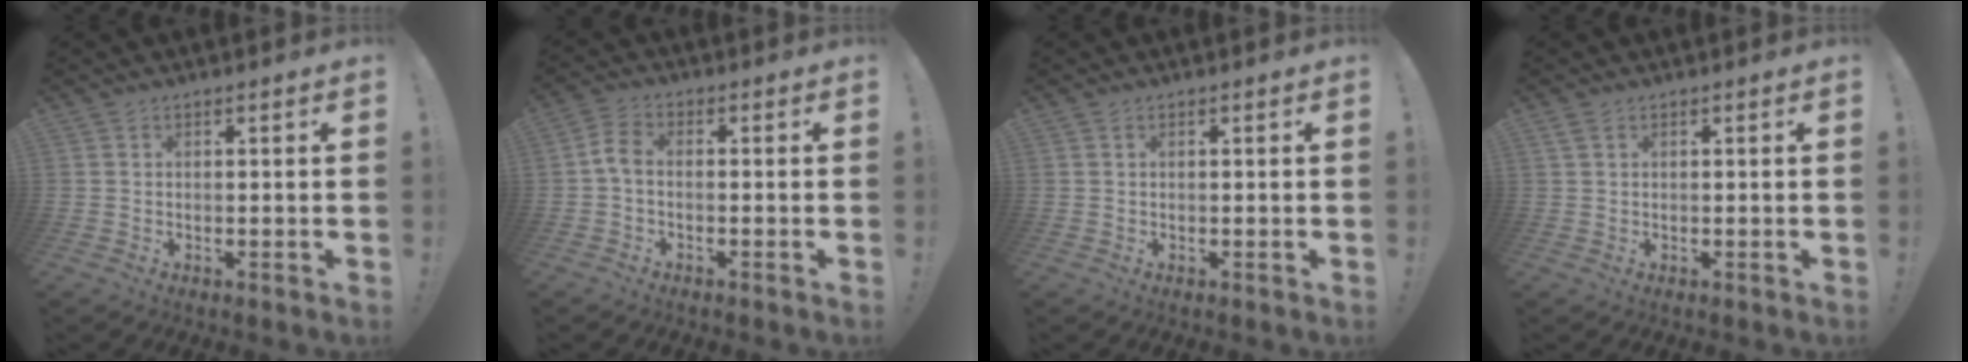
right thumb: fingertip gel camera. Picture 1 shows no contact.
{"total": 4.7, "force": [-0.7, 2.6, 3.9], "torque": [-0.079, 0.009, -0.012]}
{"total": 0.0}
{"total": 1.4, "force": [0.8, 0.7, 1.0], "torque": [-0.020, 0.002, 0.015]}